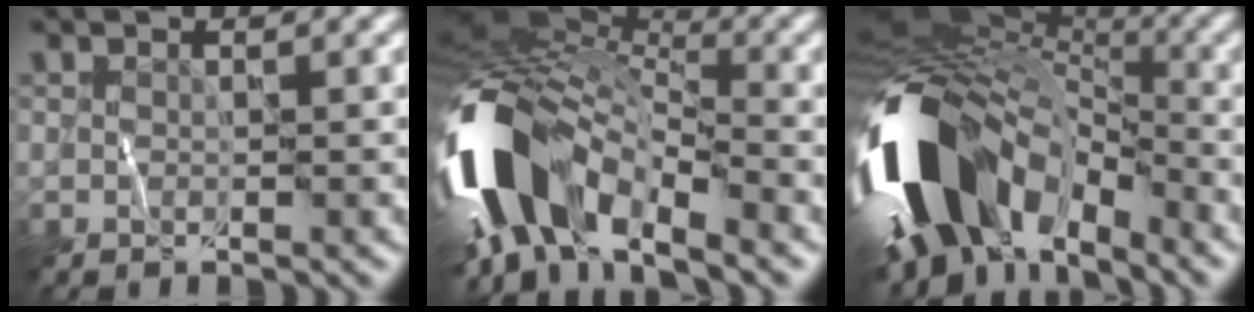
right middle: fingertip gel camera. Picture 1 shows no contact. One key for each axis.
{"total": 12.6, "fx": -4.9, "fy": 6.9, "fz": 9.3, "tx": -0.185, "ty": -0.002, "tz": -0.101}
{"total": 15.4, "fx": -4.6, "fy": 10.1, "fz": 10.7, "tx": -0.218, "ty": 0.000, "tz": -0.091}